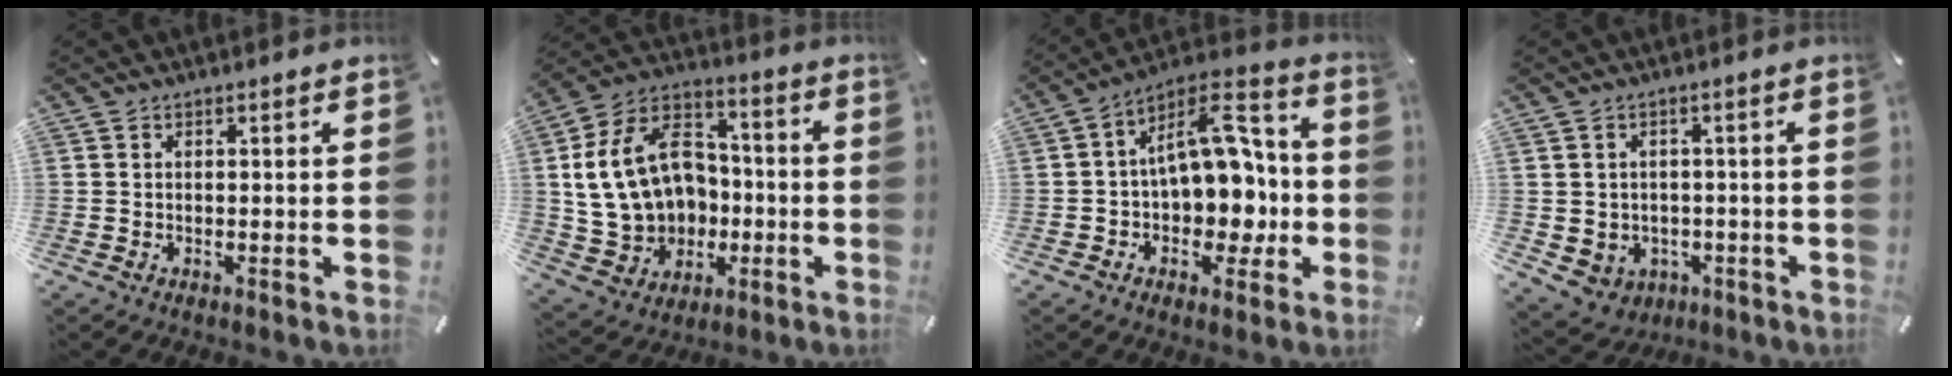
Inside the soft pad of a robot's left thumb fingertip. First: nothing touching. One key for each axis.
{"total": 19.2, "fx": 0.3, "fy": 16.0, "fz": 10.6, "tx": -0.223, "ty": 0.004, "tz": 0.017}
{"total": 15.7, "fx": 0.7, "fy": 11.4, "fz": 10.8, "tx": -0.130, "ty": -0.011, "tz": 0.019}
{"total": 4.1, "fx": 0.2, "fy": 4.1, "fz": 0.1, "tx": -0.005, "ty": -0.005, "tz": 0.007}